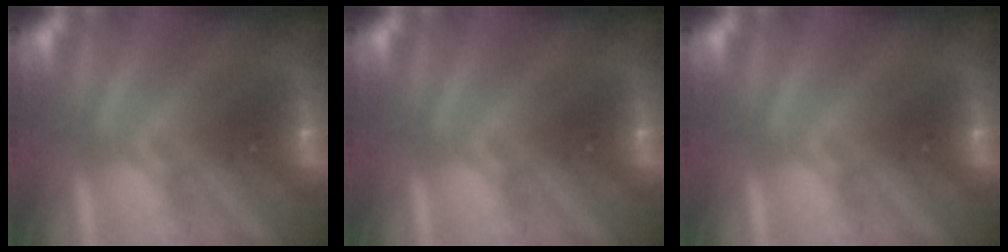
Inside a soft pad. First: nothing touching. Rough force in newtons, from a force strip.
{"total": 0.0}
{"total": 0.0}